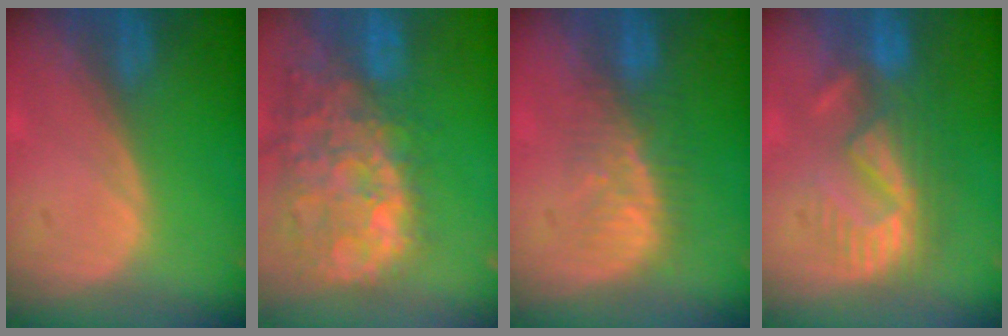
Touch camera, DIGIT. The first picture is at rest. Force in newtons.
{"total": 14.6, "press": 11.8, "slide": 8.7}
{"total": 5.7, "press": 5.5, "slide": 1.4}
{"total": 8.6, "press": 8.1, "slide": 2.9}